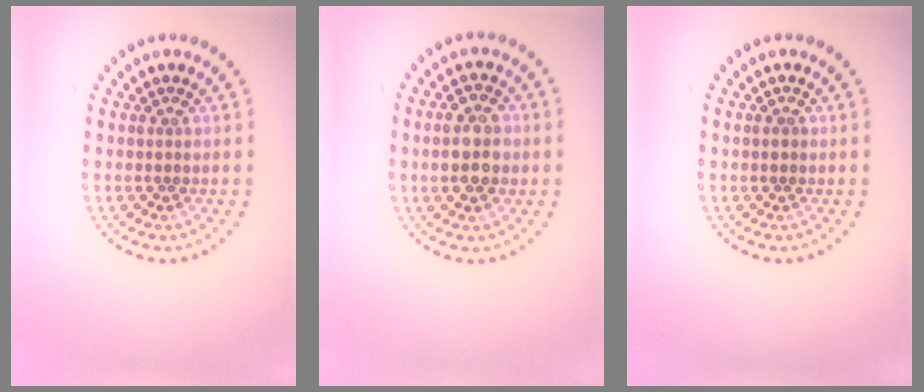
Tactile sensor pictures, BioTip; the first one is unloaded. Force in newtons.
{"total": 3.9, "press": 3.9, "slide": 0.2}
{"total": 0.9, "press": 0.8, "slide": 0.1}